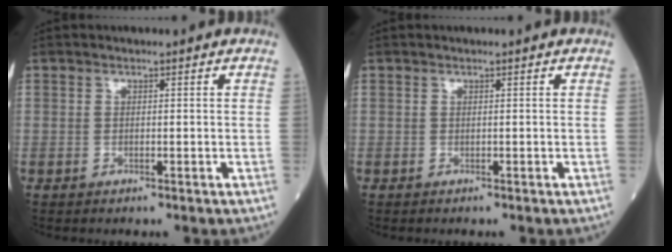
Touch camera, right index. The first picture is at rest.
{"total": 0.0}